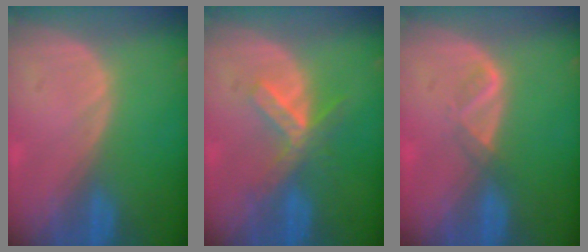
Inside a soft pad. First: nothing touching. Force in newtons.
{"total": 5.1, "press": 5.1, "slide": 0.3}
{"total": 1.9, "press": 1.8, "slide": 0.7}